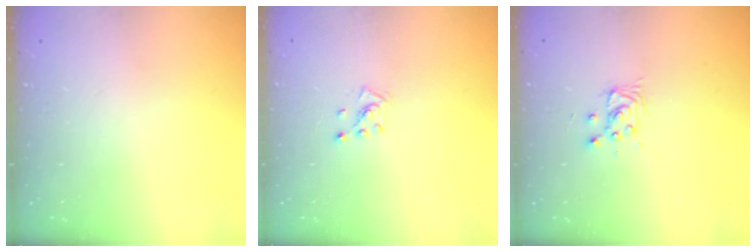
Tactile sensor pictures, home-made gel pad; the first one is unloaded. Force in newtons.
{"total": 2.2, "press": 2.2, "slide": 0.3}
{"total": 4.0, "press": 4.0, "slide": 0.4}